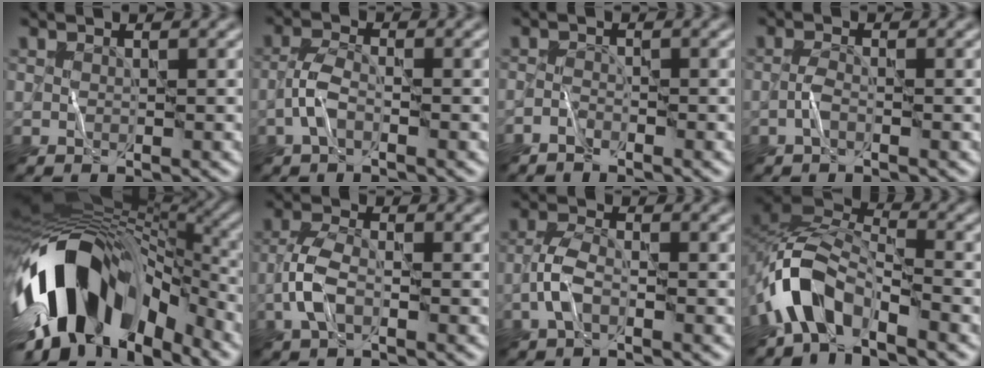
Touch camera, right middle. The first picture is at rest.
{"total": 2.3, "force": [-1.2, 0.9, 1.8], "torque": [-0.038, 0.006, -0.033]}
{"total": 1.2, "force": [-1.2, 0.2, 0.2], "torque": [-0.005, 0.003, -0.029]}
{"total": 1.0, "force": [-0.6, 0.2, 0.8], "torque": [-0.019, 0.003, -0.018]}
{"total": 14.5, "force": [-5.3, 8.1, 10.8], "torque": [-0.180, 0.010, -0.087]}
{"total": 3.3, "force": [-1.3, 1.5, 2.6], "torque": [-0.058, 0.004, -0.037]}
{"total": 2.6, "force": [-1.2, 1.1, 2.1], "torque": [-0.045, 0.005, -0.034]}
{"total": 6.1, "force": [-3.9, 2.9, 3.7], "torque": [-0.061, 0.003, -0.089]}